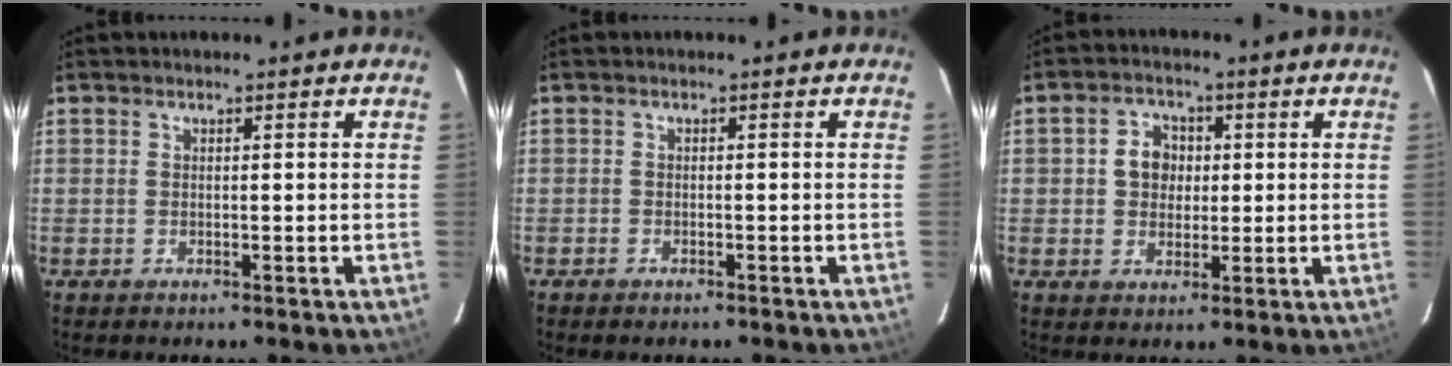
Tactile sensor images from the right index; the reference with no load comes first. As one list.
[{"total": 1.4, "force": [-1.1, 0.7, 0.4], "torque": [-0.012, -0.001, -0.018]}, {"total": 5.3, "force": [0.5, 4.6, 2.5], "torque": [-0.046, 0.018, 0.010]}]